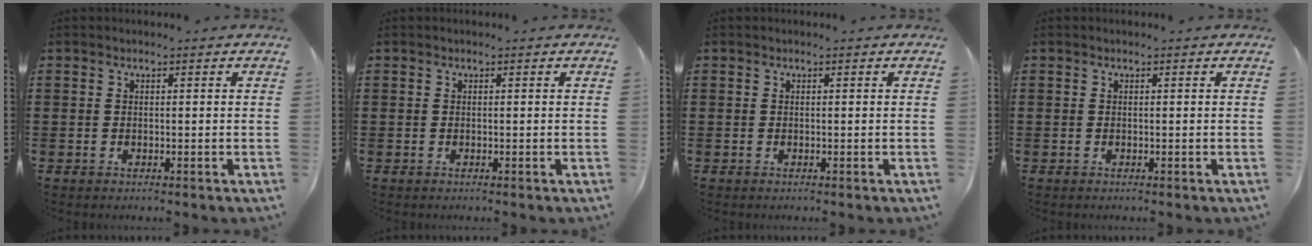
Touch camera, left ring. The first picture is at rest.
{"total": 0.0}
{"total": 0.0}
{"total": 0.0}